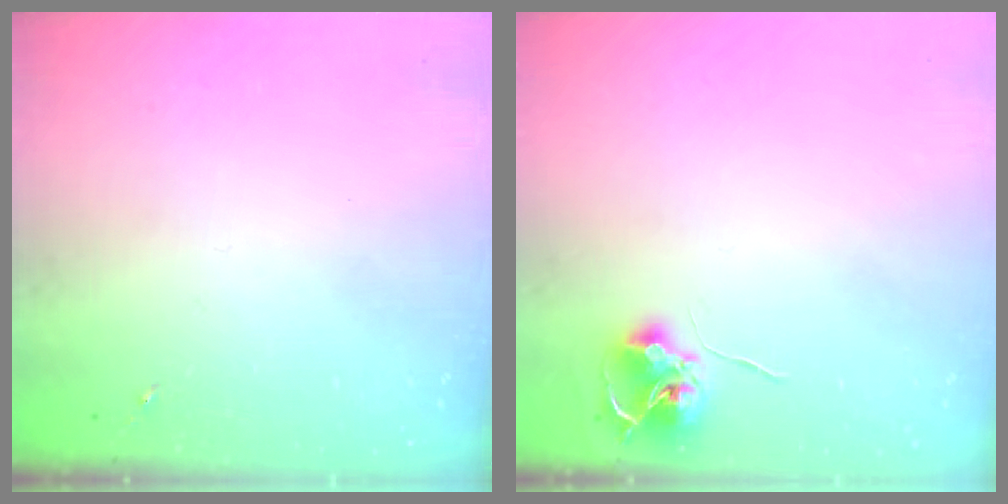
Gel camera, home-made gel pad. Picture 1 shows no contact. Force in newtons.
{"total": 7.9, "press": 7.9, "slide": 0.4}